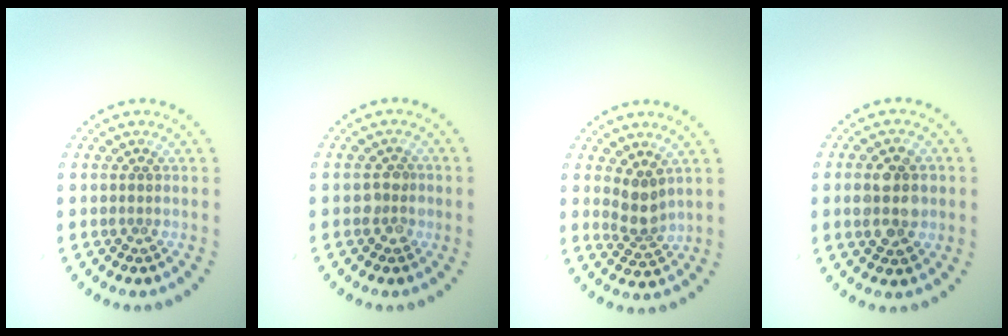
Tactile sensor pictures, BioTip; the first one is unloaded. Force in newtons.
{"total": 1.7, "press": 1.6, "slide": 0.5}
{"total": 2.6, "press": 2.1, "slide": 1.5}
{"total": 4.5, "press": 4.5, "slide": 0.1}